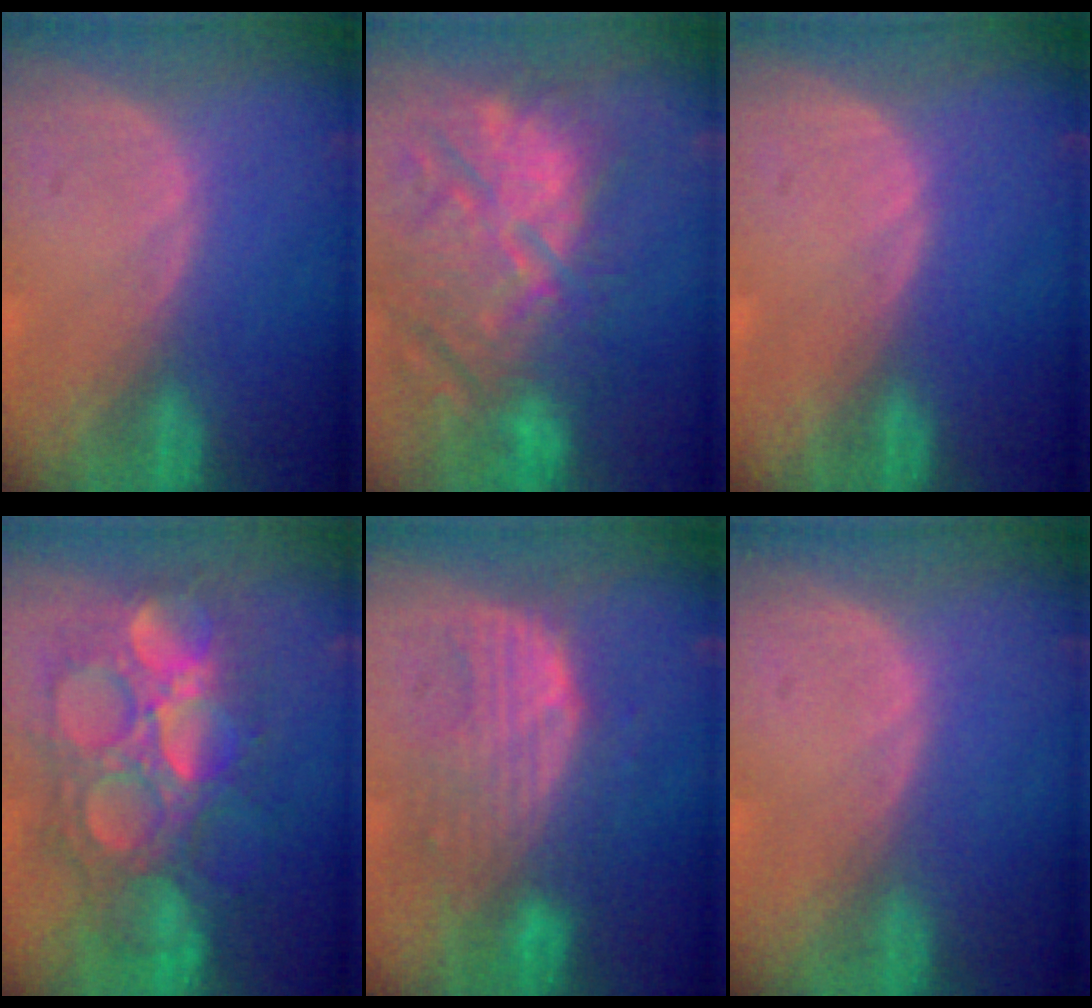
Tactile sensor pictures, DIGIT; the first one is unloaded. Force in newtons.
{"total": 13.7, "press": 12.5, "slide": 5.5}
{"total": 0.0}
{"total": 13.4, "press": 13.3, "slide": 1.5}
{"total": 8.9, "press": 8.3, "slide": 3.2}
{"total": 0.0}